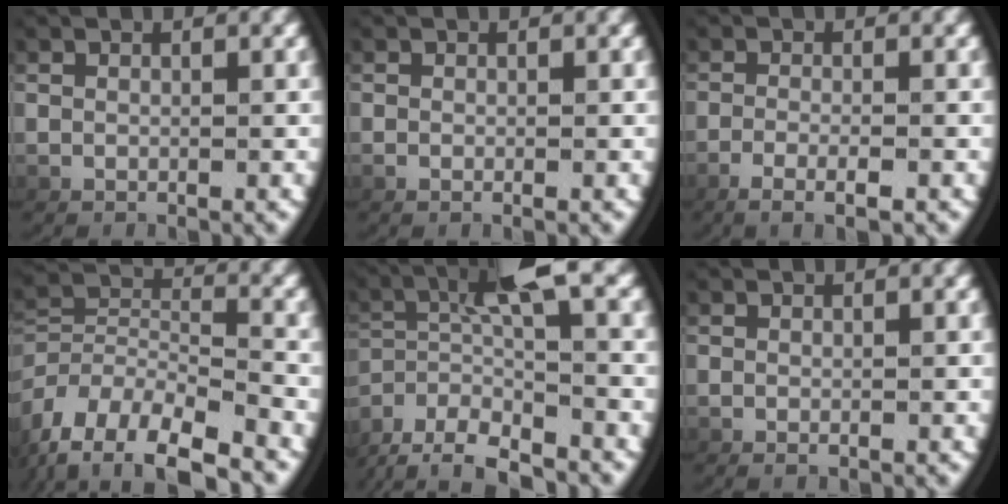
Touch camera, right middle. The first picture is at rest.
{"total": 0.7, "force": [-0.4, 0.4, 0.5], "torque": [-0.014, 0.000, -0.006]}
{"total": 3.0, "force": [-1.8, 0.5, 2.3], "torque": [-0.052, -0.002, -0.030]}
{"total": 7.8, "force": [-3.0, 5.1, 5.0], "torque": [-0.108, -0.014, -0.047]}
{"total": 6.1, "force": [-1.0, 3.4, 5.0], "torque": [-0.112, -0.012, -0.010]}
{"total": 0.6, "force": [-0.5, 0.3, 0.3], "torque": [-0.013, -0.006, -0.003]}